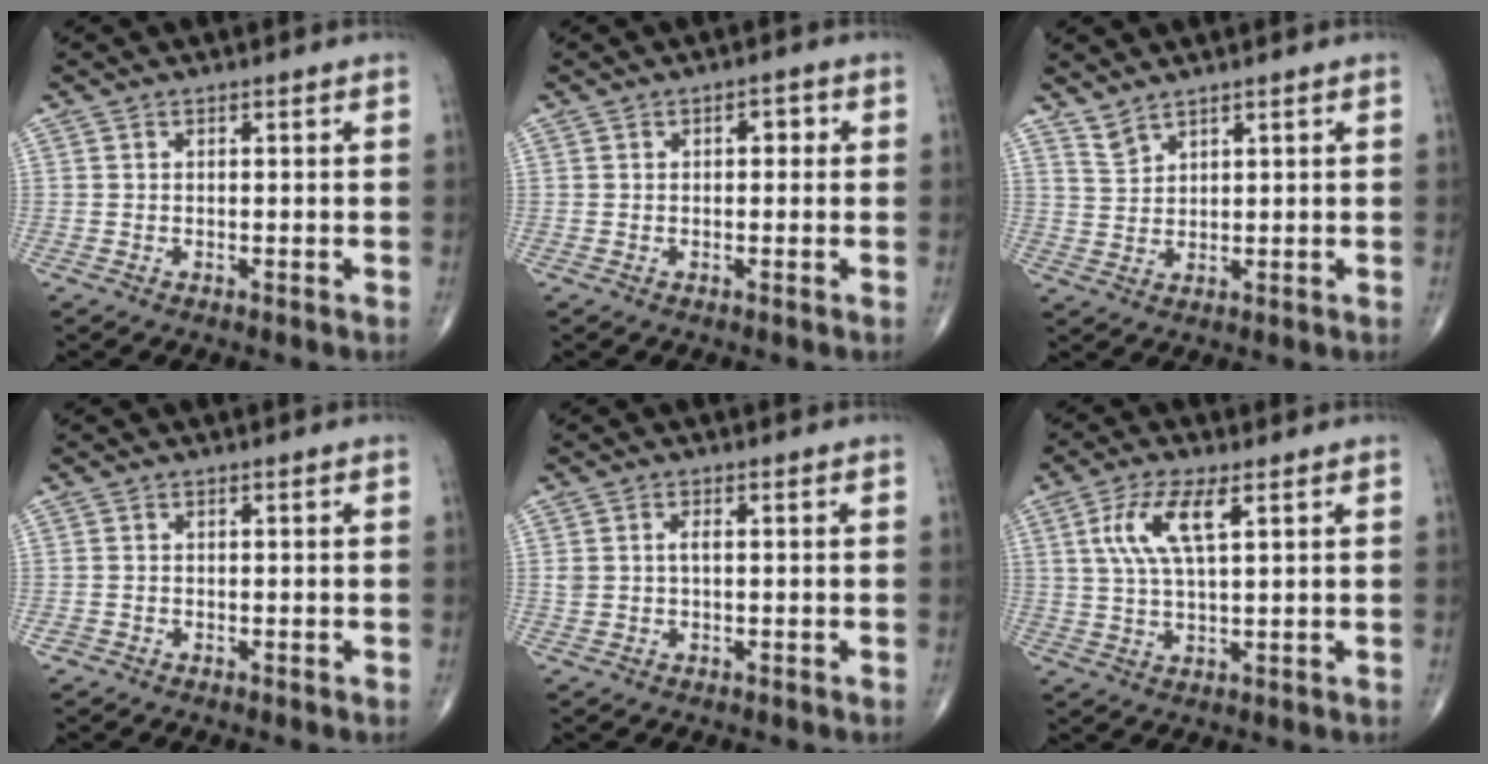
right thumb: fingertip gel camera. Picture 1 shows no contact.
{"total": 2.0, "force": [0.4, 1.2, 1.6], "torque": [-0.012, 0.009, 0.000]}
{"total": 1.0, "force": [0.9, 0.2, 0.1], "torque": [0.003, -0.006, 0.018]}
{"total": 0.7, "force": [-0.4, 0.5, 0.1], "torque": [-0.003, 0.001, -0.009]}
{"total": 2.1, "force": [0.5, 1.0, 1.8], "torque": [-0.040, 0.005, 0.011]}
{"total": 8.3, "force": [3.0, 2.6, 7.3], "torque": [-0.158, -0.003, 0.062]}